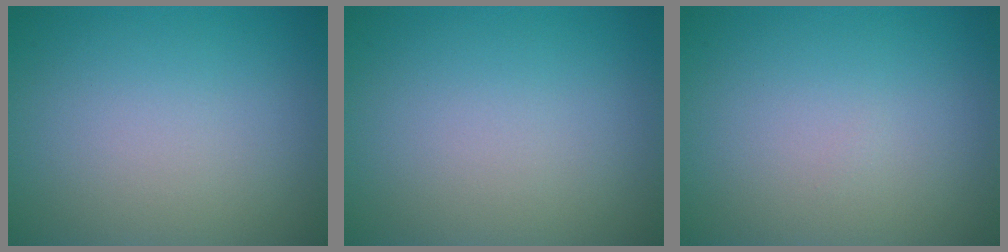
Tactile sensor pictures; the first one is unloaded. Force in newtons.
{"total": 0.0}
{"total": 0.0}